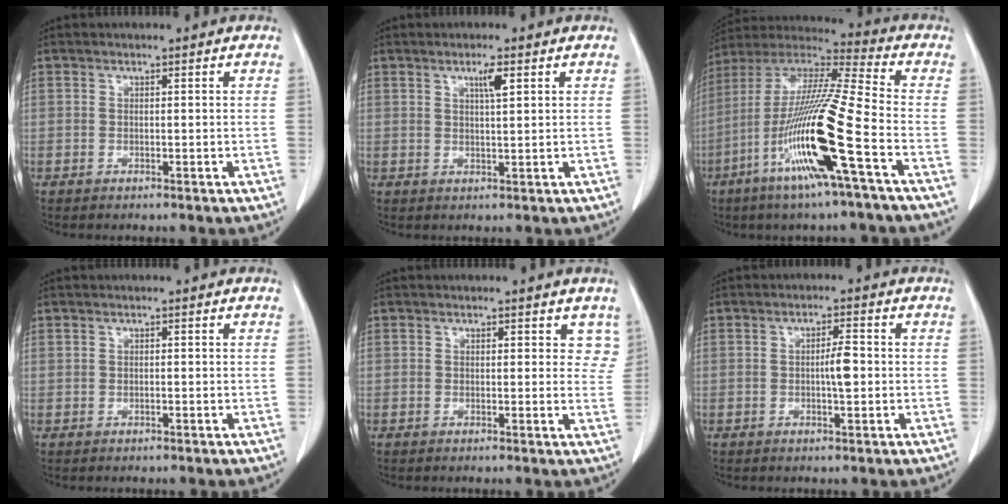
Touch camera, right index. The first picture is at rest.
{"total": 2.6, "force": [1.2, 0.1, 2.3], "torque": [-0.043, -0.002, 0.022]}
{"total": 19.3, "force": [-7.0, -0.5, 18.0], "torque": [-0.371, -0.022, -0.142]}
{"total": 0.0}
{"total": 3.5, "force": [2.4, 2.0, 1.5], "torque": [0.005, -0.004, 0.018]}
{"total": 3.2, "force": [-0.1, 0.5, 3.2], "torque": [-0.053, 0.002, -0.001]}